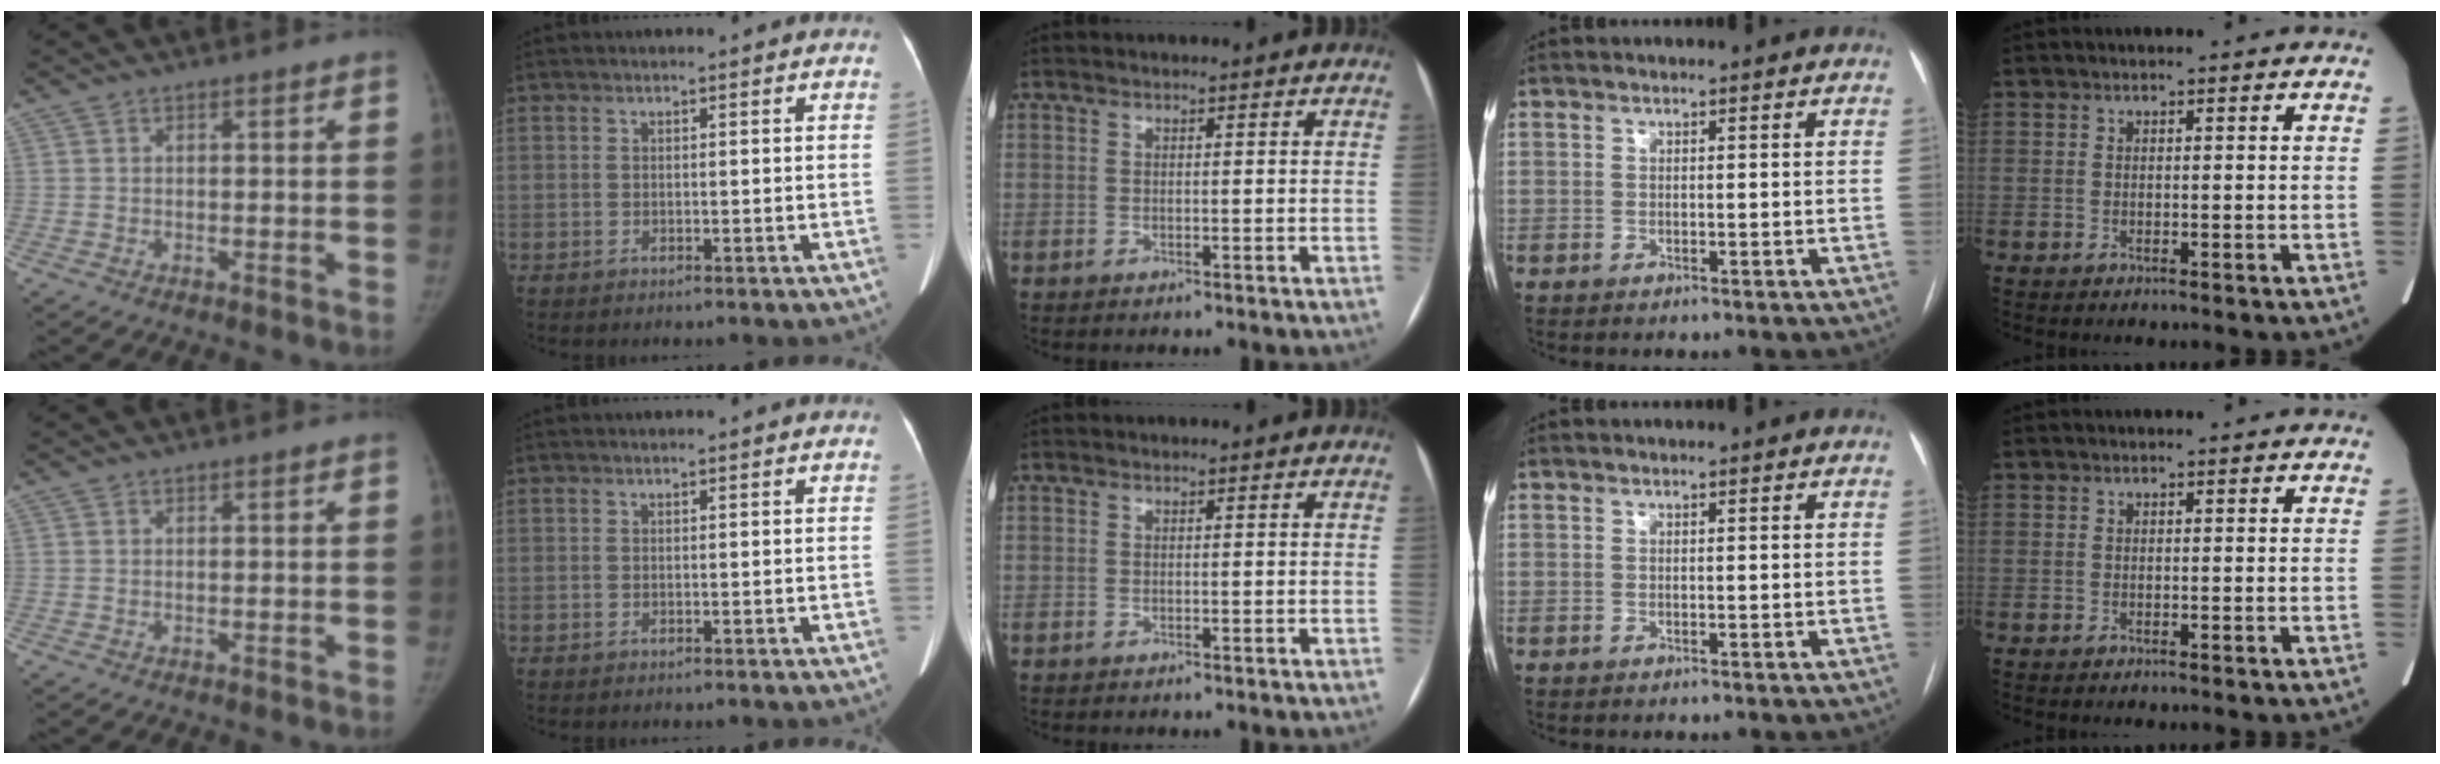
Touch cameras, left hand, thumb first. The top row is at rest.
{}